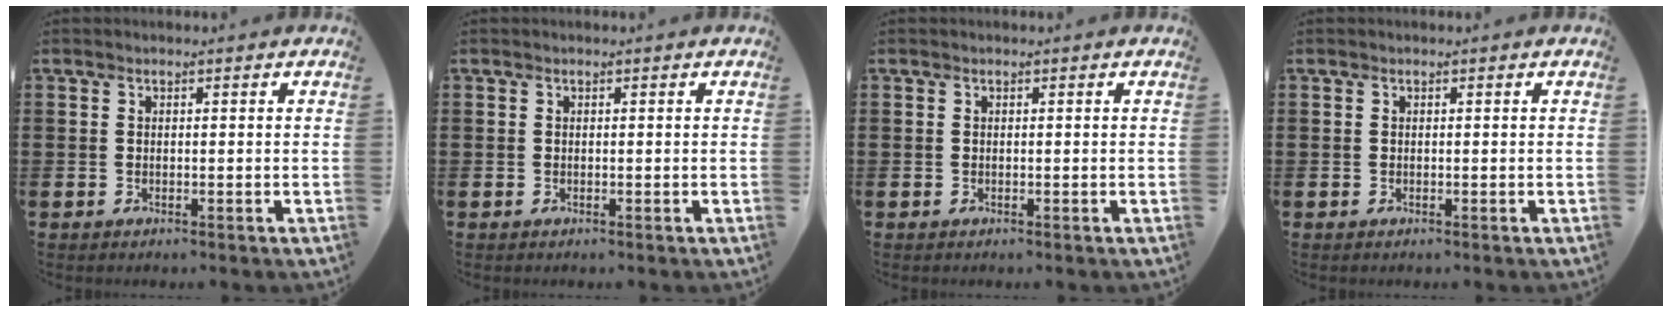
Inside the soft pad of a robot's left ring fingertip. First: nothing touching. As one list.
[{"total": 0.0}, {"total": 0.0}, {"total": 0.0}]